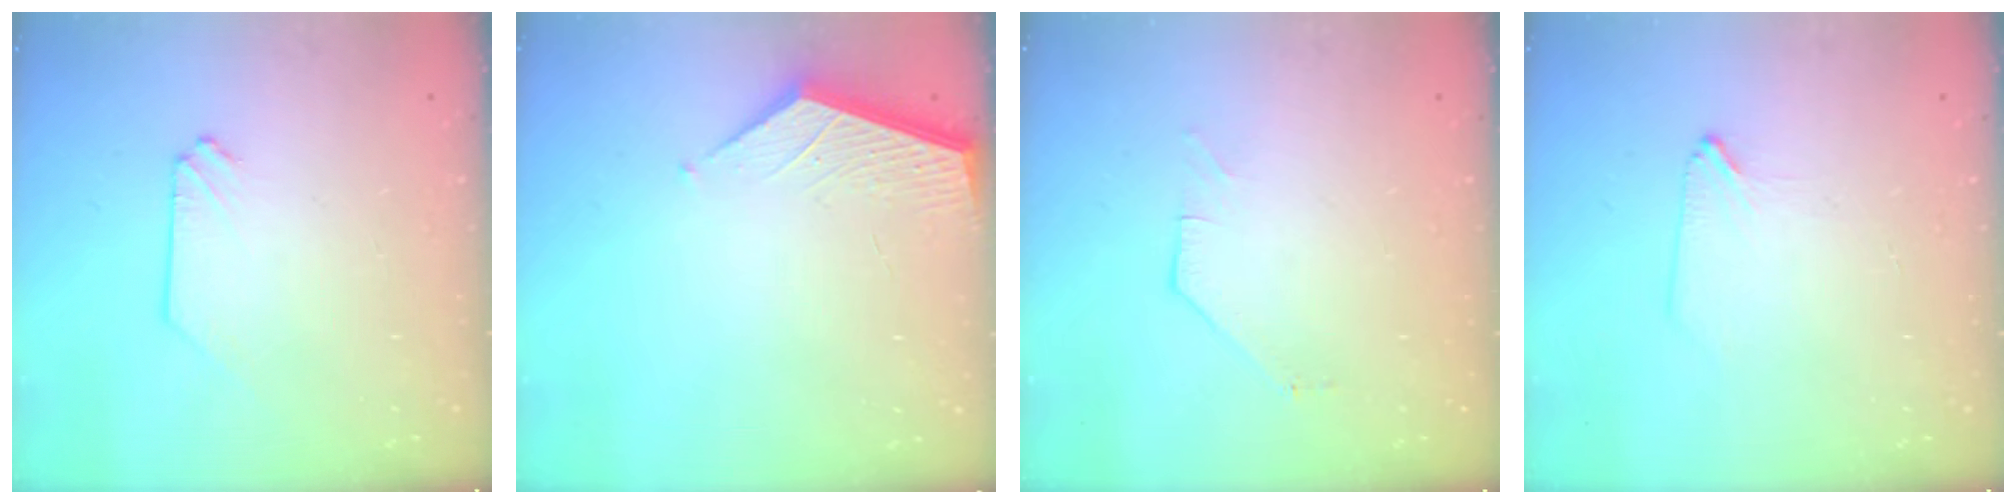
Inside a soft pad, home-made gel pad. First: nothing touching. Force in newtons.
{"total": 2.2, "press": 2.2, "slide": 0.2}
{"total": 1.0, "press": 0.9, "slide": 0.2}
{"total": 1.2, "press": 1.2, "slide": 0.3}